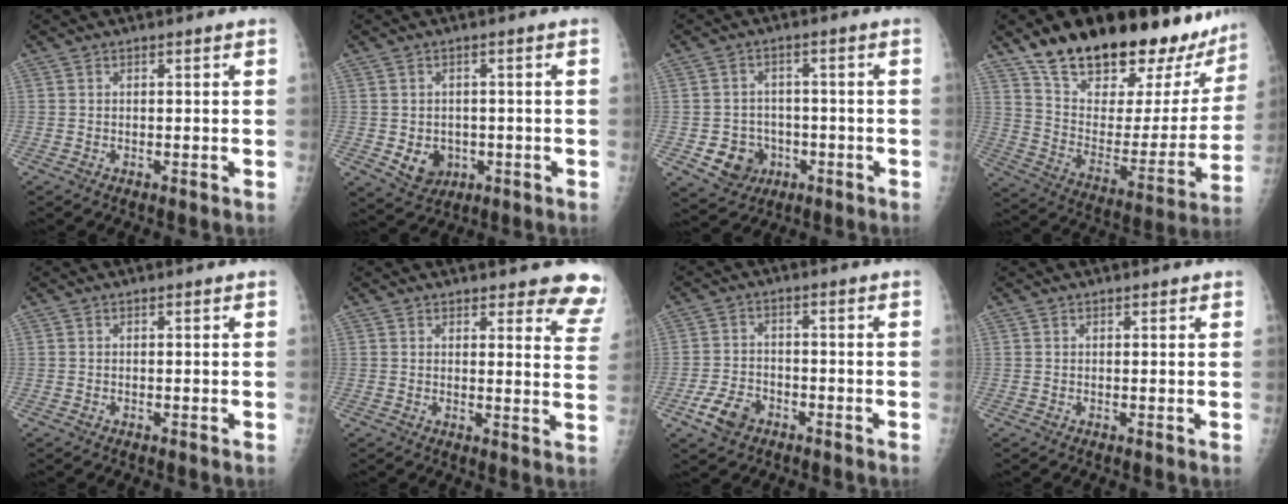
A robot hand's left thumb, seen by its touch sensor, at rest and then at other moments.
{"total": 5.8, "force": [-1.2, 4.9, 2.9], "torque": [-0.021, 0.002, -0.006]}
{"total": 7.7, "force": [-2.4, 6.8, 2.5], "torque": [-0.013, 0.014, -0.031]}
{"total": 31.1, "force": [24.1, 11.1, 16.2], "torque": [-0.213, -0.095, 0.357]}
{"total": 0.0}
{"total": 9.3, "force": [8.6, 3.0, 1.8], "torque": [0.032, -0.060, 0.064]}
{"total": 6.3, "force": [-3.4, 4.3, 3.1], "torque": [-0.052, 0.016, -0.061]}
{"total": 0.8, "force": [0.5, 0.5, 0.1], "torque": [0.007, -0.003, 0.004]}